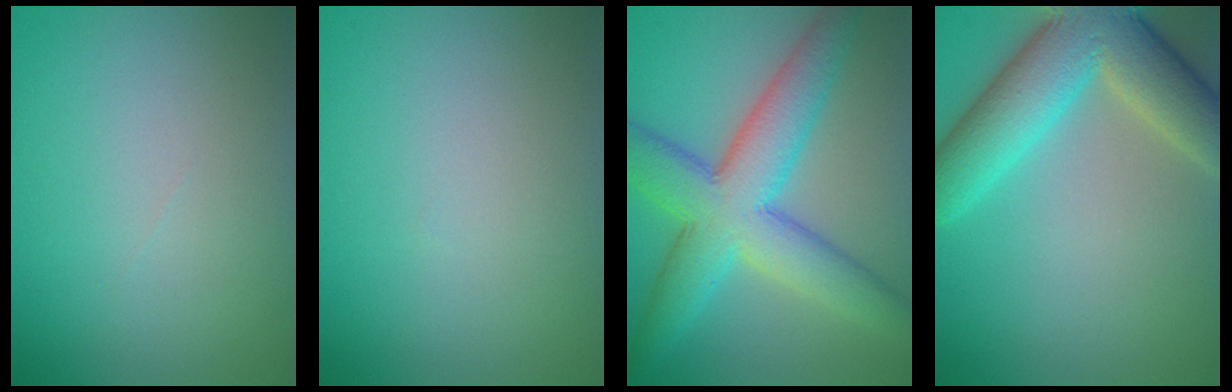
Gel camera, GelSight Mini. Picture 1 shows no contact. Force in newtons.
{"total": 0.0}
{"total": 7.3, "press": 7.3, "slide": 0.4}
{"total": 9.2, "press": 9.2, "slide": 0.4}